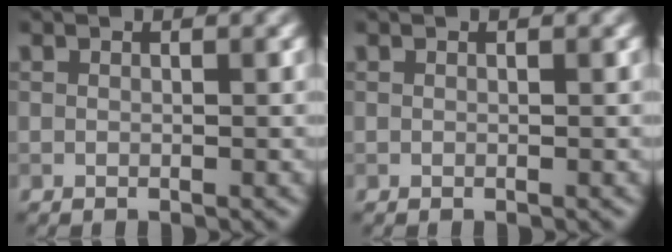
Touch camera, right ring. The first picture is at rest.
{"total": 0.0}